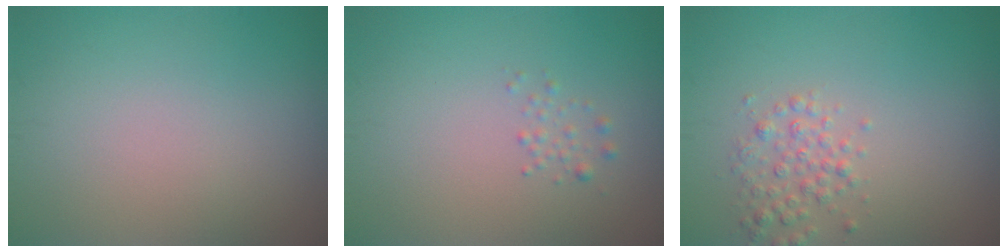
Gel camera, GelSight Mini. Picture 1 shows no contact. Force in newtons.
{"total": 0.8, "press": 0.8, "slide": 0.0}
{"total": 2.1, "press": 2.1, "slide": 0.0}